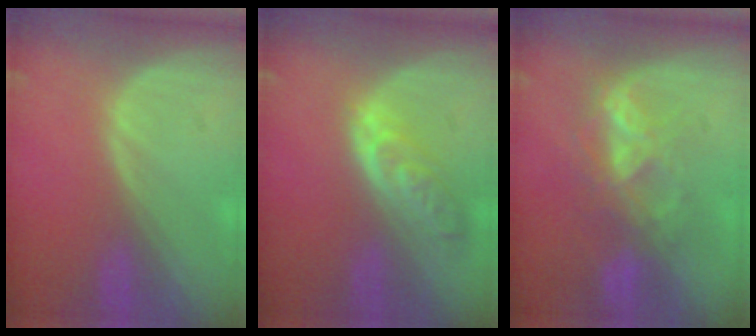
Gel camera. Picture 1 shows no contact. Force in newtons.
{"total": 6.1, "press": 5.5, "slide": 2.6}
{"total": 7.0, "press": 6.7, "slide": 2.2}